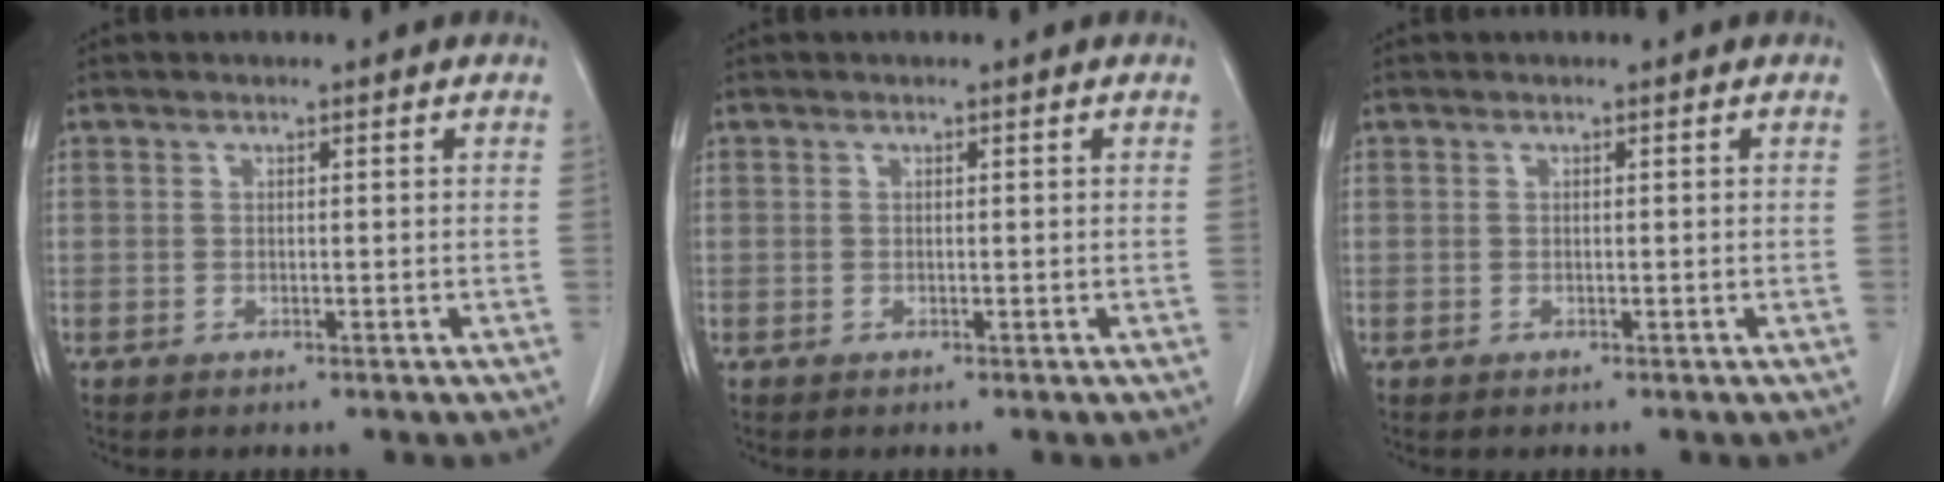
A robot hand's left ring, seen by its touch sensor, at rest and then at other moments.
{"total": 0.0}
{"total": 0.0}